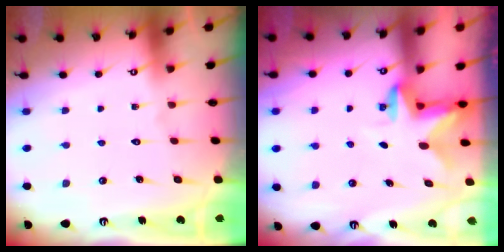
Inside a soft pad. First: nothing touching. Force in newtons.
{"total": 2.8, "press": 2.8, "slide": 0.5}